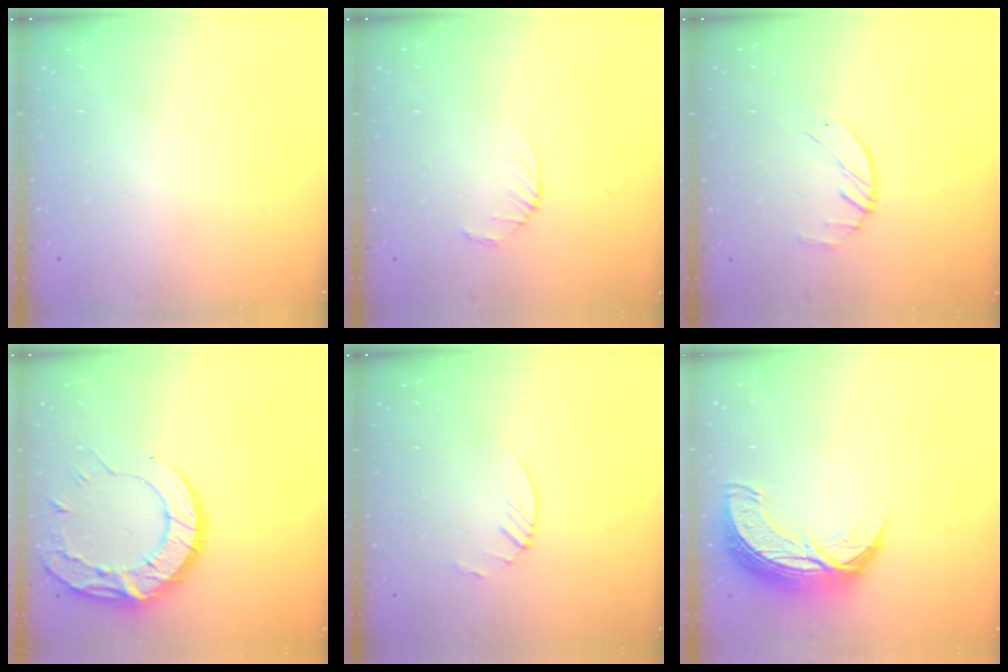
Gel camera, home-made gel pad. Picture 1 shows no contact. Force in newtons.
{"total": 3.4, "press": 3.3, "slide": 0.4}
{"total": 1.9, "press": 1.9, "slide": 0.3}
{"total": 15.1, "press": 15.0, "slide": 1.3}
{"total": 3.0, "press": 3.0, "slide": 0.3}
{"total": 10.6, "press": 10.6, "slide": 0.8}